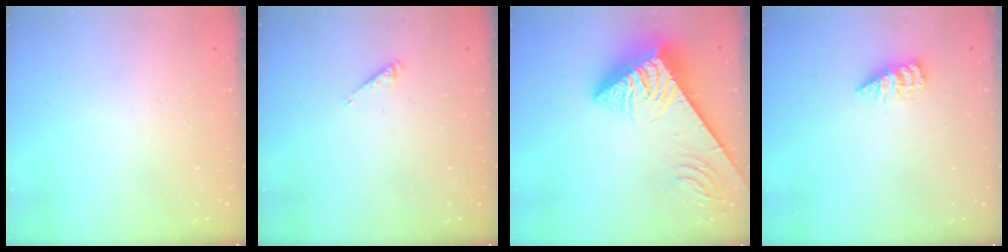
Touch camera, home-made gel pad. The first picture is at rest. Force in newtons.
{"total": 2.7, "press": 2.6, "slide": 0.5}
{"total": 8.4, "press": 8.3, "slide": 1.1}
{"total": 2.9, "press": 2.8, "slide": 0.4}